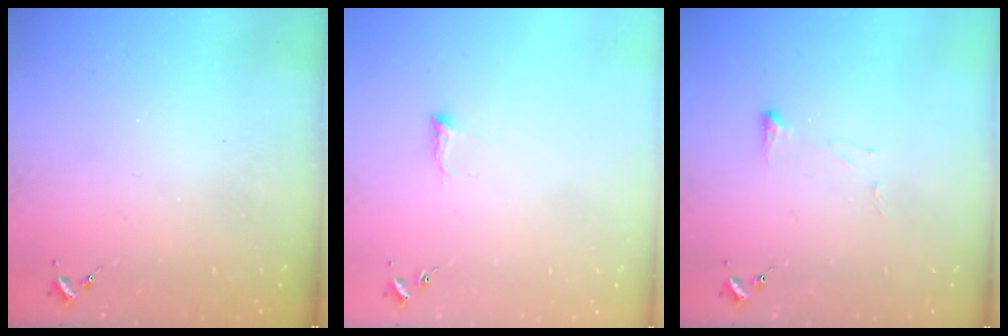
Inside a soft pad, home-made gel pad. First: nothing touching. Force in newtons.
{"total": 5.6, "press": 5.6, "slide": 0.5}
{"total": 3.2, "press": 3.2, "slide": 0.6}